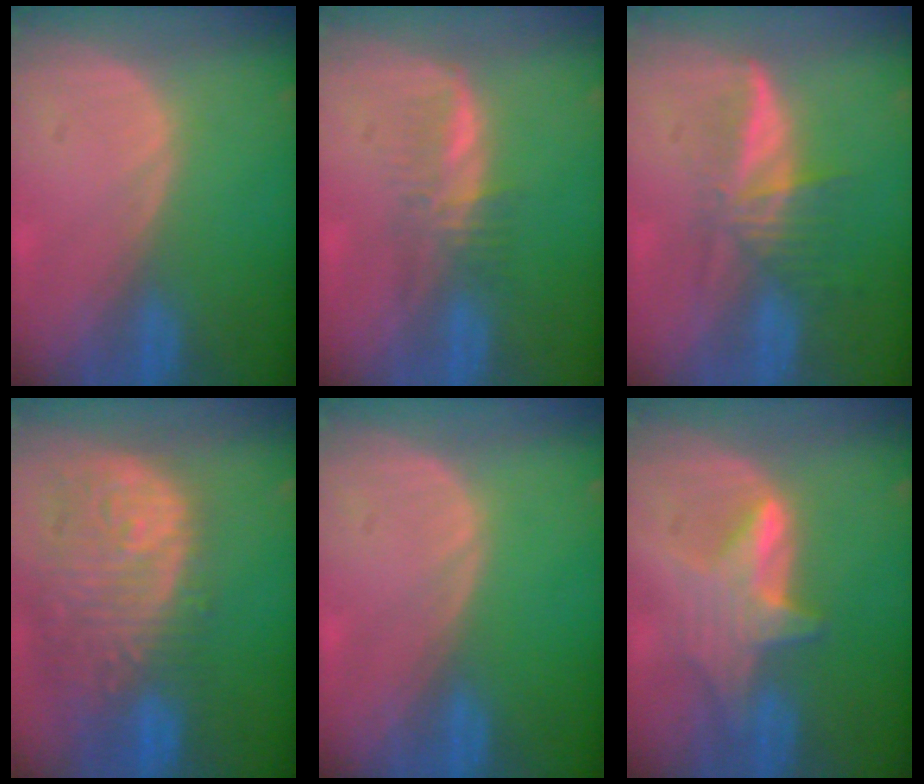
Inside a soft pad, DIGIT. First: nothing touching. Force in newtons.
{"total": 3.4, "press": 3.4, "slide": 0.6}
{"total": 5.8, "press": 5.3, "slide": 2.5}
{"total": 13.6, "press": 11.4, "slide": 7.4}
{"total": 0.0}
{"total": 6.2, "press": 6.0, "slide": 1.3}